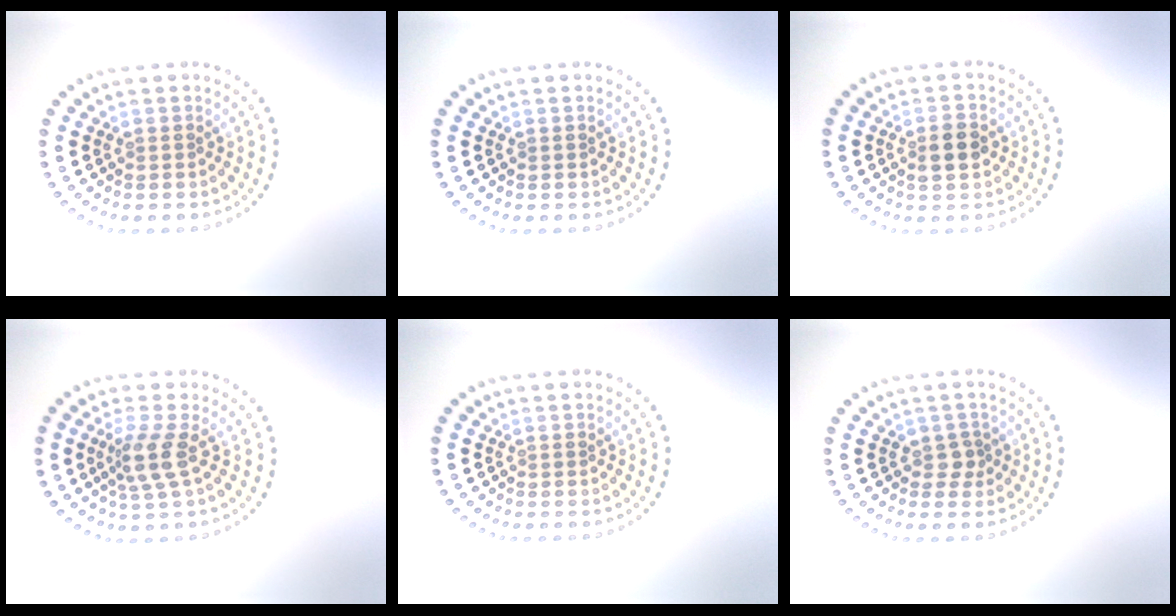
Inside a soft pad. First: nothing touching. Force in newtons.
{"total": 0.0}
{"total": 2.3, "press": 2.3, "slide": 0.2}
{"total": 2.7, "press": 2.0, "slide": 1.8}
{"total": 0.0}
{"total": 1.3, "press": 1.0, "slide": 0.7}